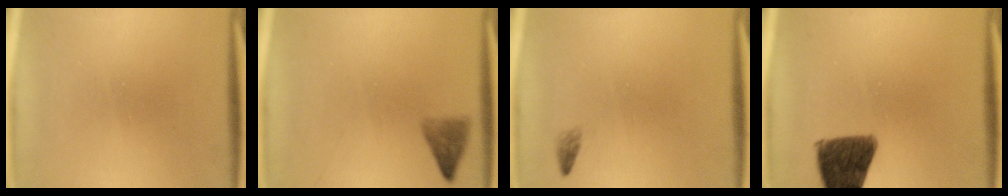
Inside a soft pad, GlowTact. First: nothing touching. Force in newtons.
{"total": 2.0}
{"total": 0.8}
{"total": 10.9}